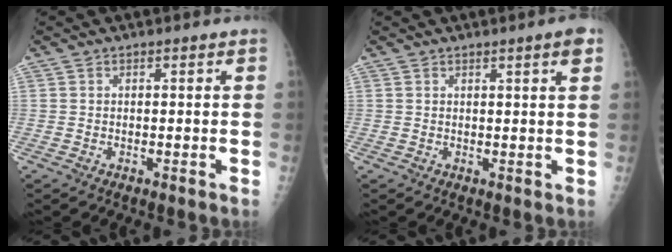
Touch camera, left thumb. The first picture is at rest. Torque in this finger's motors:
{"motor_torque": [-0.15, 0.27, -0.17, -0.05, 0.01]}